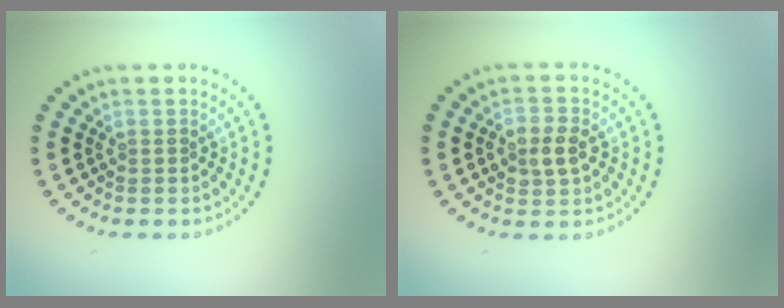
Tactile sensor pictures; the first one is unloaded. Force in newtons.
{"total": 2.8, "press": 2.8, "slide": 0.1}